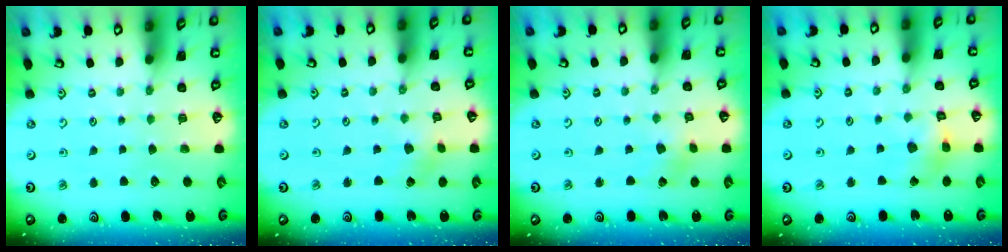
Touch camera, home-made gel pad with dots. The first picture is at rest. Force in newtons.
{"total": 1.9, "press": 1.9, "slide": 0.2}
{"total": 1.9, "press": 1.9, "slide": 0.2}
{"total": 6.7, "press": 6.7, "slide": 0.4}